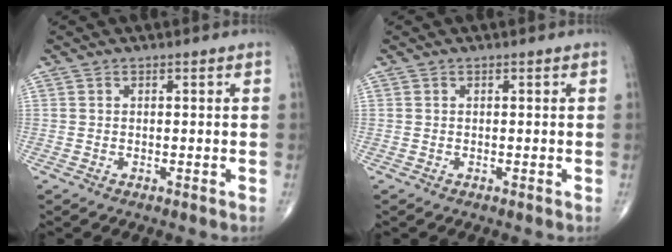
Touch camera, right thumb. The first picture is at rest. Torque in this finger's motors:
{"motor_torque": [-0.02, 0.01, 0.00, -0.01, 0.03]}